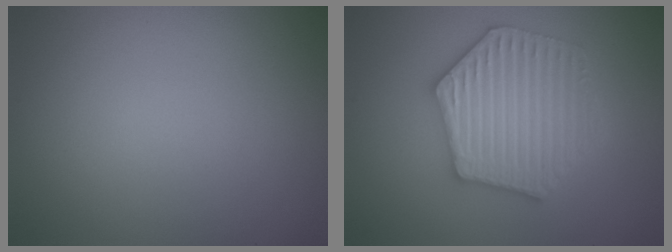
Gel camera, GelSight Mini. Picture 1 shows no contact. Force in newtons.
{"total": 6.3, "press": 6.2, "slide": 1.0}